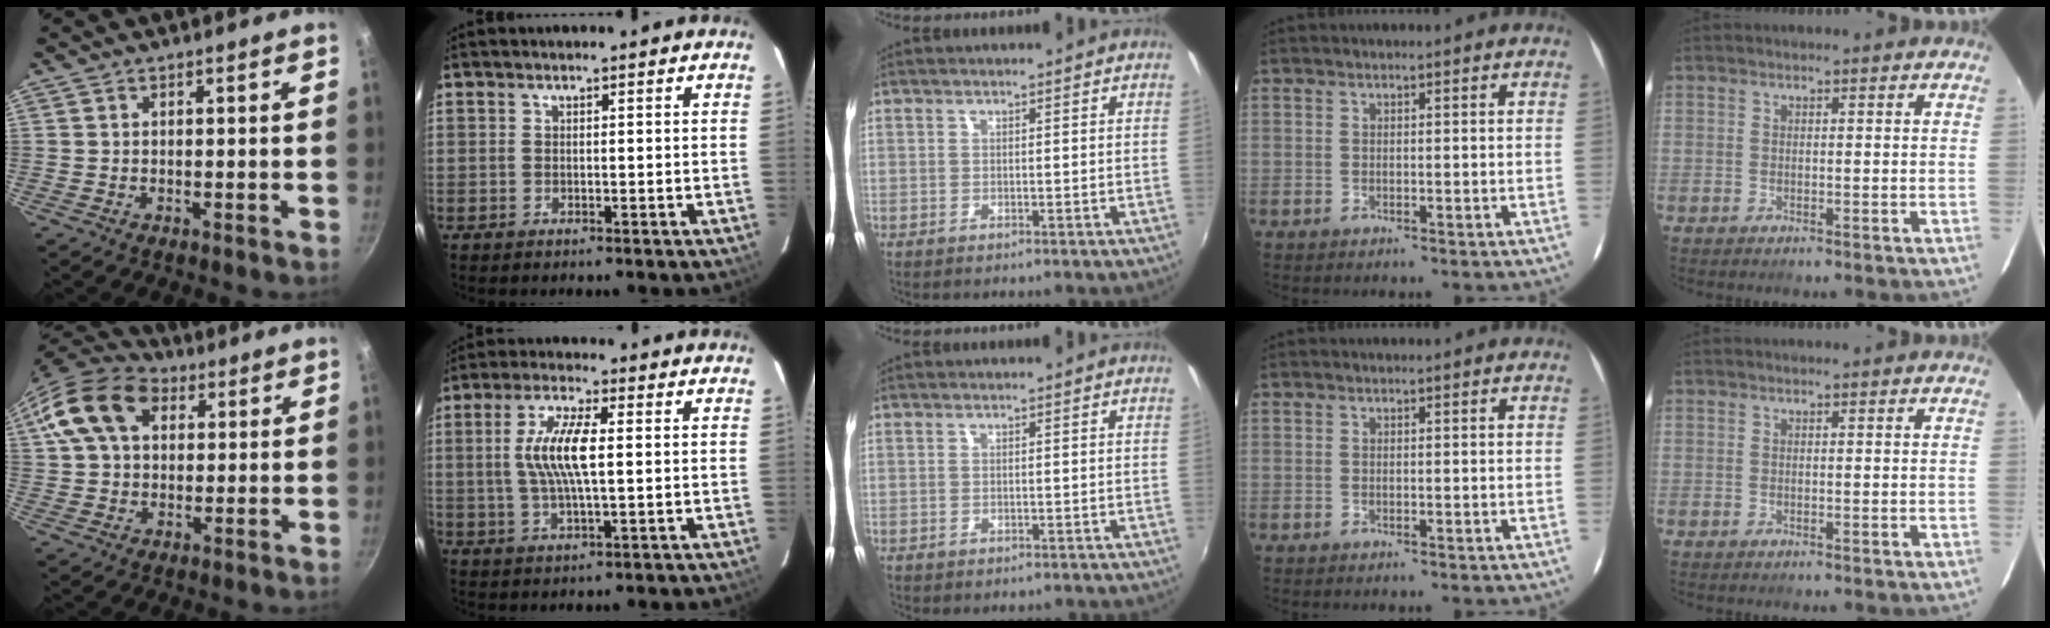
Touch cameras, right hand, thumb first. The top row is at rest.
{"thumb": {"total": 15.2, "force": [4.8, 10.7, 9.7], "torque": [-0.163, 0.020, 0.071]}, "index": {"total": 9.2, "force": [0.8, 2.2, 8.9], "torque": [-0.176, 0.004, 0.015]}, "middle": {"total": 1.3, "force": [-1.0, 0.7, 0.4], "torque": [-0.011, -0.005, -0.012]}}